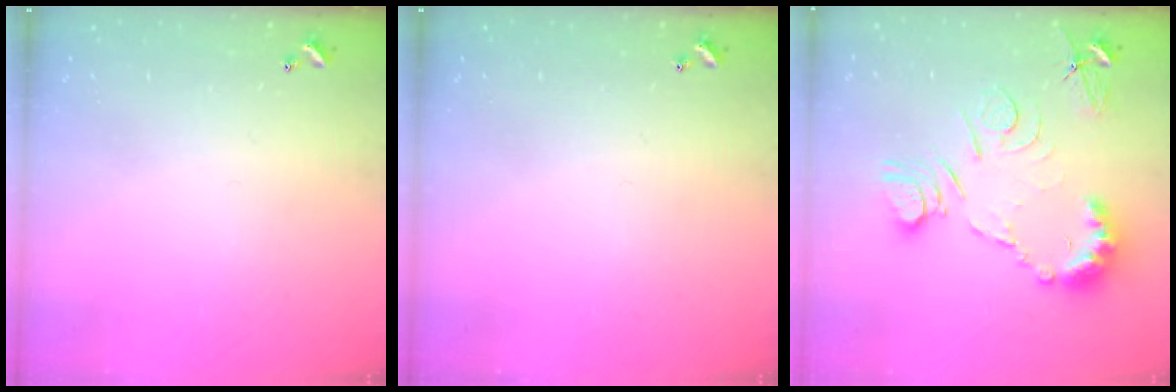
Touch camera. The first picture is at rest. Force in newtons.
{"total": 0.0}
{"total": 11.6, "press": 11.6, "slide": 0.5}